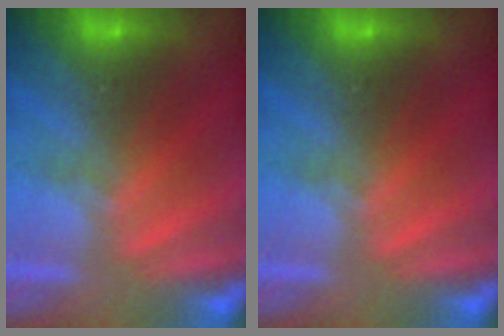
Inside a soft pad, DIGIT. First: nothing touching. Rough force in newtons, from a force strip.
{"total": 0.0}